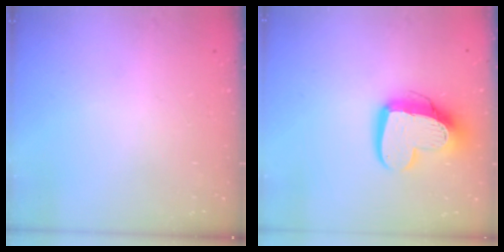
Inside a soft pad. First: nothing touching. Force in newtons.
{"total": 14.9, "press": 14.8, "slide": 1.5}